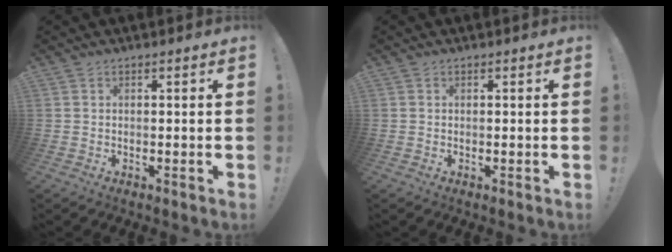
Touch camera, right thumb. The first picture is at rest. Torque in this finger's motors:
{"motor_torque": [0.06, 0.01, 0.25, 0.09, -0.03]}